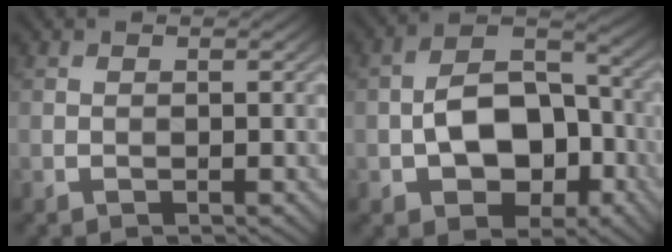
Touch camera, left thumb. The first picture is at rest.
{"total": 10.6, "force": [-2.8, 6.8, 7.6], "torque": [-0.126, 0.005, -0.052]}